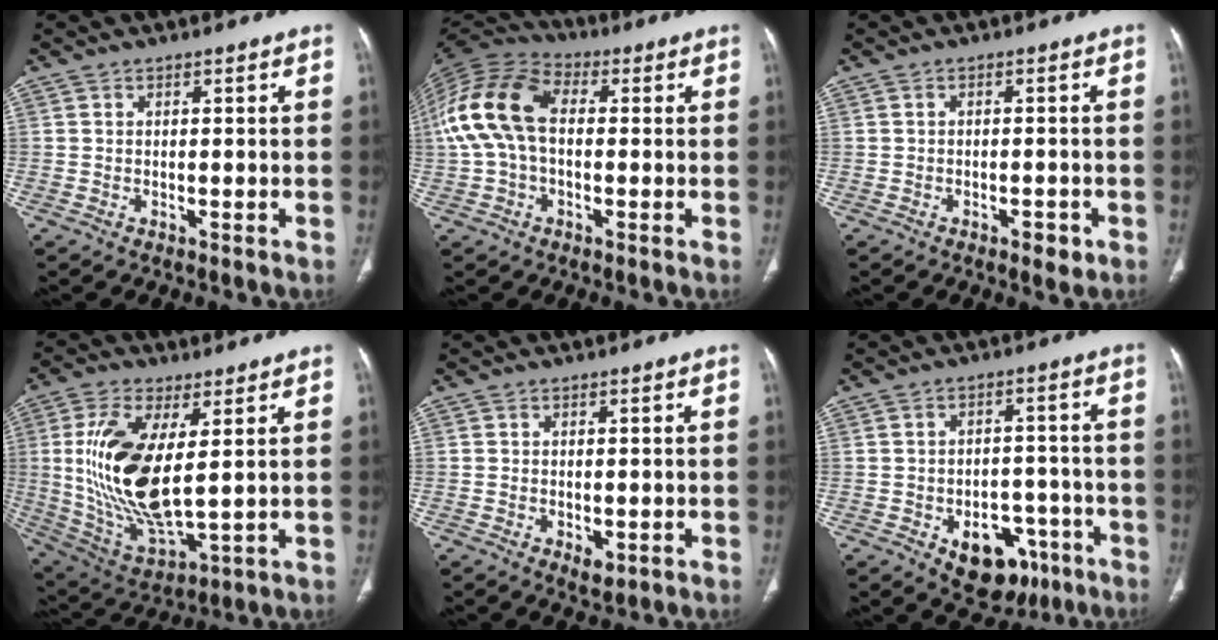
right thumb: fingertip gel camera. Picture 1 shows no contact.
{"total": 14.9, "force": [0.9, 9.4, 11.6], "torque": [-0.243, 0.038, 0.007]}
{"total": 2.6, "force": [-1.4, 1.2, 1.9], "torque": [-0.022, 0.005, -0.017]}
{"total": 18.3, "force": [2.6, 7.5, 16.4], "torque": [-0.335, -0.025, 0.062]}
{"total": 2.4, "force": [-0.7, 1.4, 1.8], "torque": [-0.027, -0.003, -0.006]}
{"total": 11.5, "force": [-5.7, 7.7, 6.4], "torque": [-0.049, 0.039, -0.068]}